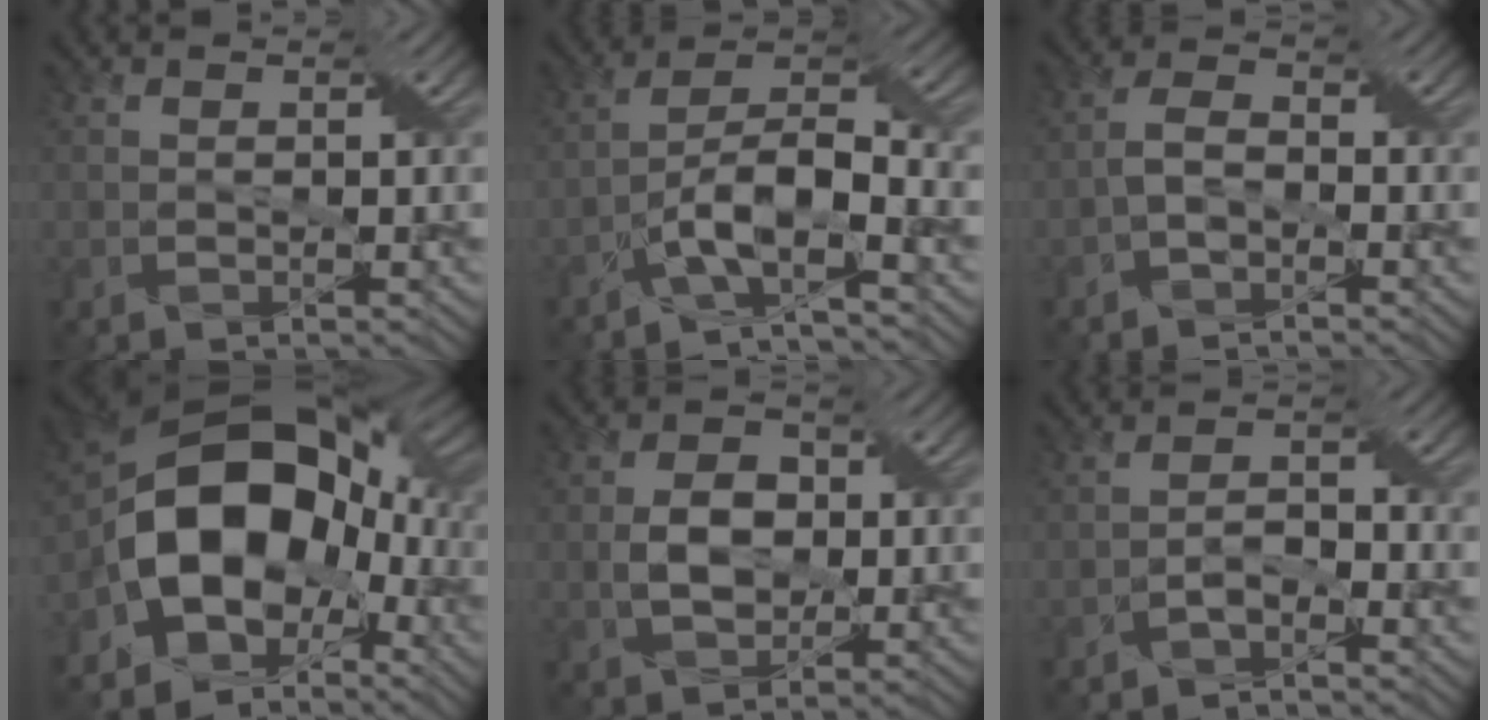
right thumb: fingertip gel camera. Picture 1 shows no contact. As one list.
[{"total": 8.0, "force": [-4.2, 2.2, 6.3], "torque": [-0.109, 0.014, -0.088]}, {"total": 2.7, "force": [-1.4, 1.5, 1.8], "torque": [-0.039, 0.010, -0.035]}, {"total": 16.8, "force": [-4.0, 11.9, 11.1], "torque": [-0.189, -0.006, -0.085]}, {"total": 4.7, "force": [-0.2, 3.5, 3.2], "torque": [-0.062, 0.001, -0.005]}, {"total": 2.1, "force": [-1.7, 0.7, 1.1], "torque": [-0.019, 0.010, -0.036]}]